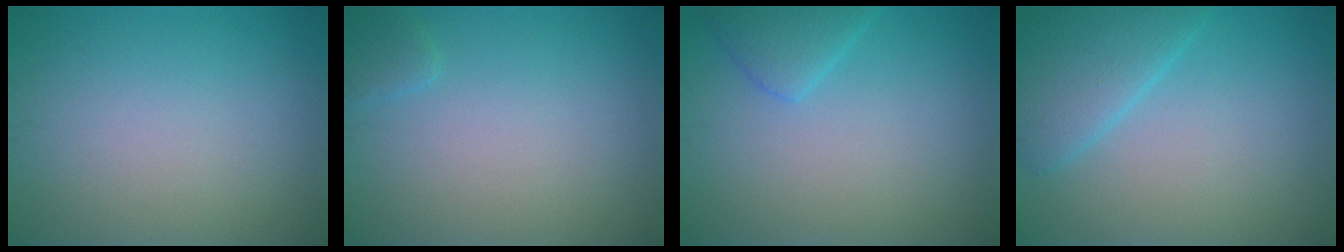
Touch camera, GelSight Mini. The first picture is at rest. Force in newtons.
{"total": 1.0, "press": 1.0, "slide": 0.1}
{"total": 2.9, "press": 2.9, "slide": 0.3}
{"total": 4.3, "press": 4.3, "slide": 0.2}